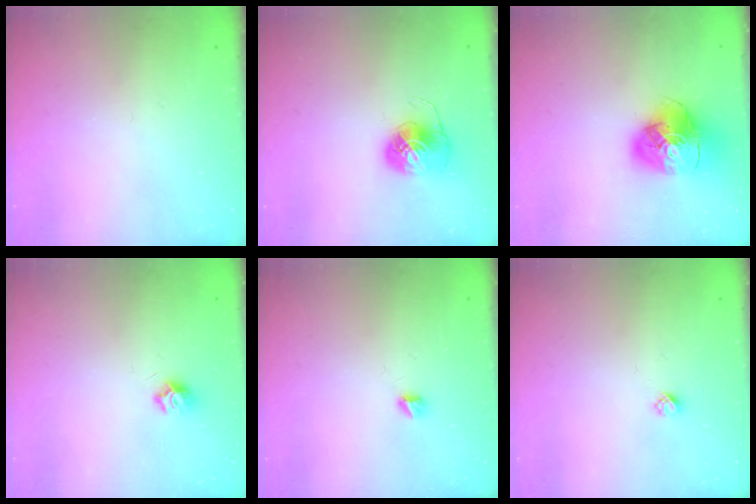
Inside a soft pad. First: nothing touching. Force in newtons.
{"total": 7.9, "press": 7.9, "slide": 0.3}
{"total": 15.2, "press": 15.1, "slide": 1.9}
{"total": 6.8, "press": 6.8, "slide": 0.5}
{"total": 3.3, "press": 3.3, "slide": 0.4}
{"total": 2.4, "press": 2.4, "slide": 0.2}